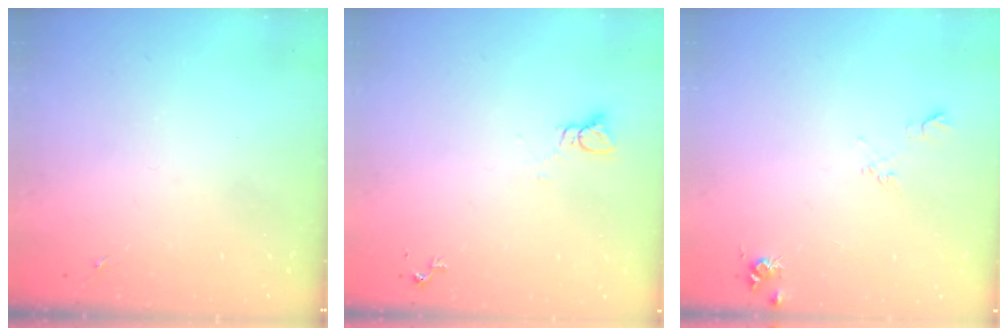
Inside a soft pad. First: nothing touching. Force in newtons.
{"total": 2.2, "press": 2.2, "slide": 0.1}
{"total": 8.2, "press": 8.2, "slide": 0.8}